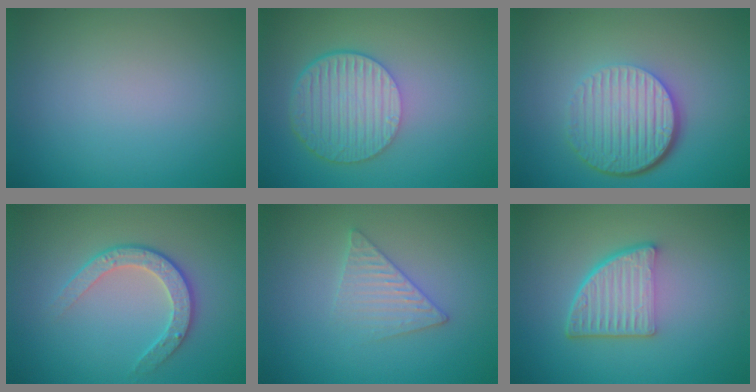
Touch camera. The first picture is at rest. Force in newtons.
{"total": 6.8, "press": 4.9, "slide": 4.8}
{"total": 6.7, "press": 4.4, "slide": 5.0}
{"total": 3.3, "press": 2.8, "slide": 1.7}
{"total": 2.6, "press": 2.6, "slide": 0.3}
{"total": 5.2, "press": 3.6, "slide": 3.7}